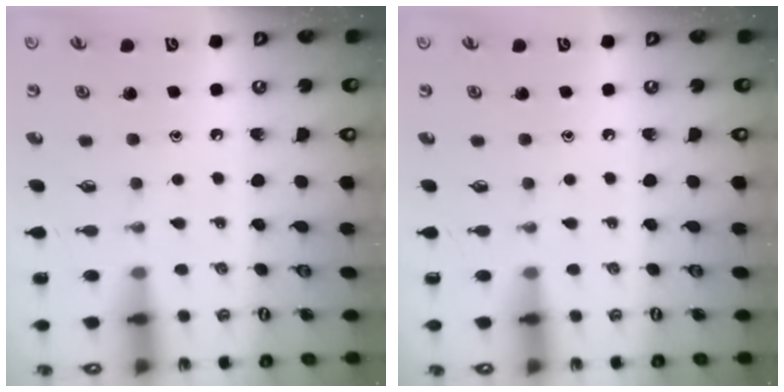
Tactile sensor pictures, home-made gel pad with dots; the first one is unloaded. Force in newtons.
{"total": 0.0}